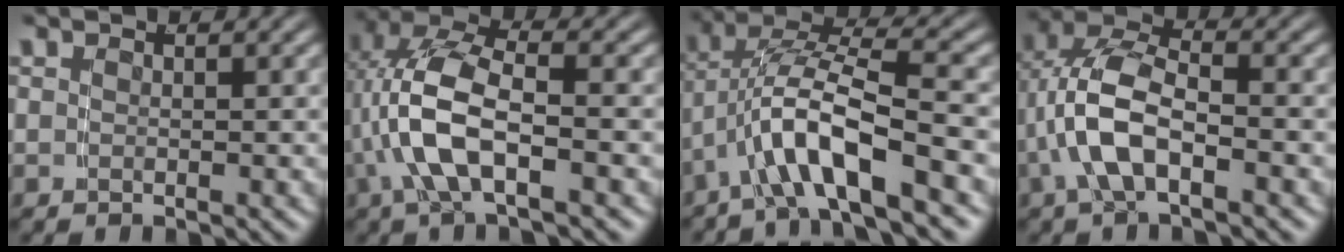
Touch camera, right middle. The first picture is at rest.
{"total": 6.5, "force": [0.2, 2.7, 5.9], "torque": [-0.138, -0.006, 0.008]}
{"total": 6.5, "force": [-0.6, 3.2, 5.6], "torque": [-0.121, -0.004, -0.007]}
{"total": 6.3, "force": [0.3, 3.4, 5.2], "torque": [-0.115, -0.005, 0.005]}